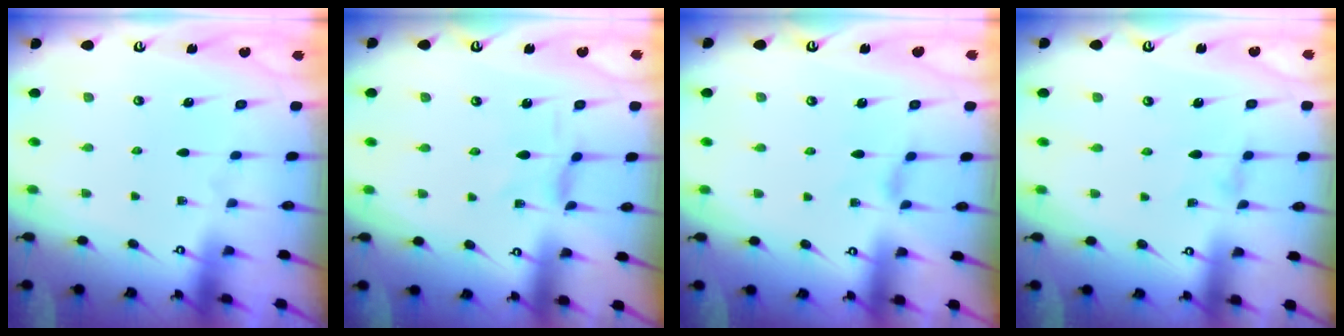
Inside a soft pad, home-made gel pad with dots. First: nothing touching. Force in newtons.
{"total": 1.0, "press": 1.0, "slide": 0.2}
{"total": 0.0}
{"total": 0.8, "press": 0.8, "slide": 0.2}